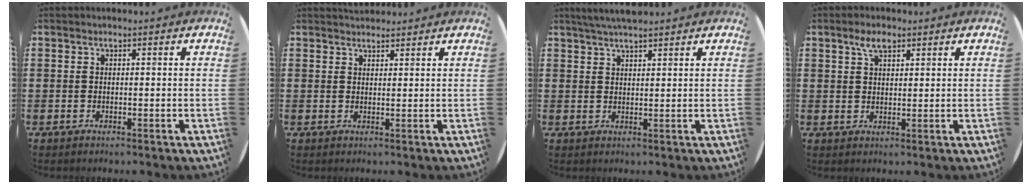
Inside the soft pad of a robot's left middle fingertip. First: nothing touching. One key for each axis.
{"total": 1.6, "fx": 1.5, "fy": 0.3, "fz": -0.1, "tx": 0.008, "ty": 0.000, "tz": 0.028}
{"total": 3.2, "fx": 3.0, "fy": 0.3, "fz": 1.2, "tx": -0.028, "ty": 0.000, "tz": 0.055}
{"total": 3.2, "fx": 2.2, "fy": 1.4, "fz": 1.8, "tx": -0.031, "ty": 0.005, "tz": 0.038}